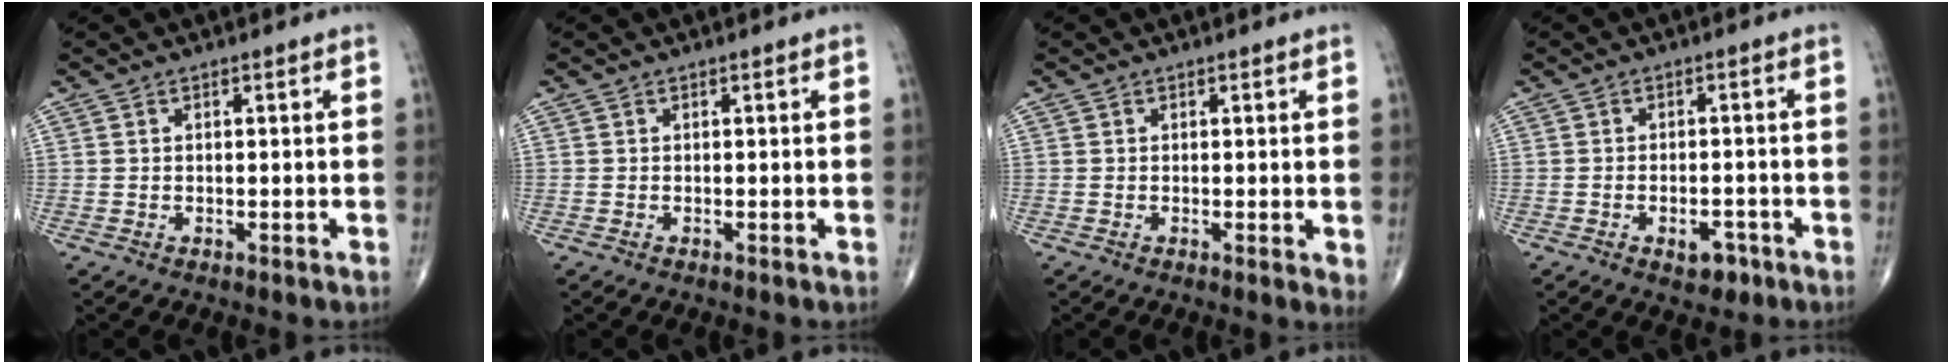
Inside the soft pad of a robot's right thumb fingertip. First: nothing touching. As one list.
[{"total": 0.0}, {"total": 1.7, "force": [0.1, 0.6, 1.6], "torque": [-0.023, -0.007, -0.002]}, {"total": 4.1, "force": [-2.2, 2.3, 2.6], "torque": [-0.025, 0.012, -0.028]}]